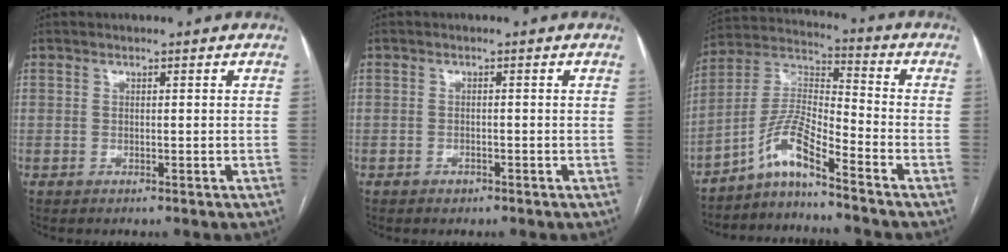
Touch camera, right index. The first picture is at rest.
{"total": 1.0, "force": [-0.7, 0.6, 0.3], "torque": [-0.007, 0.002, -0.010]}
{"total": 8.5, "force": [-6.3, 0.3, 5.7], "torque": [-0.126, 0.013, -0.124]}